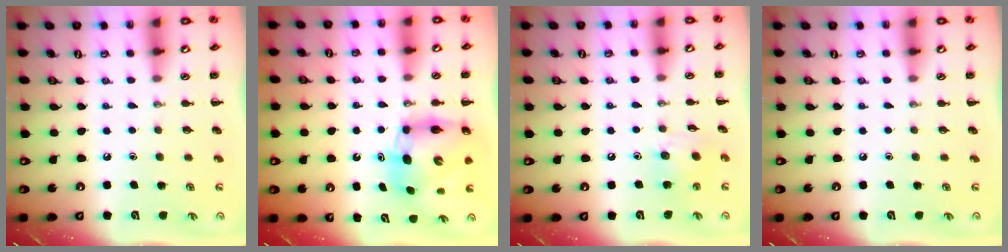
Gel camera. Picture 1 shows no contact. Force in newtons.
{"total": 7.6, "press": 7.3, "slide": 2.1}
{"total": 6.7, "press": 6.6, "slide": 0.8}
{"total": 0.0}